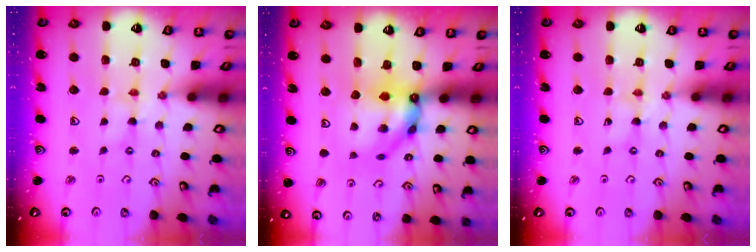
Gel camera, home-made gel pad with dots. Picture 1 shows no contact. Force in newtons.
{"total": 10.3, "press": 10.2, "slide": 1.2}
{"total": 0.0}